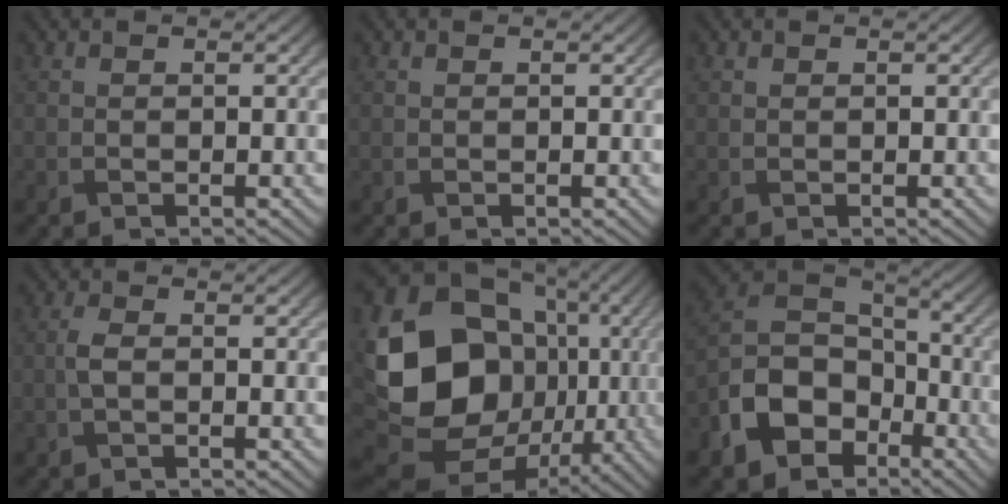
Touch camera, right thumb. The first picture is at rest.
{"total": 0.0}
{"total": 0.0}
{"total": 1.9, "force": [-0.2, 0.9, 1.6], "torque": [-0.041, 0.006, -0.007]}
{"total": 20.9, "force": [-0.1, 16.7, 12.5], "torque": [-0.269, -0.039, 0.026]}
{"total": 12.4, "force": [-5.9, 8.7, 6.7], "torque": [-0.160, -0.026, -0.119]}